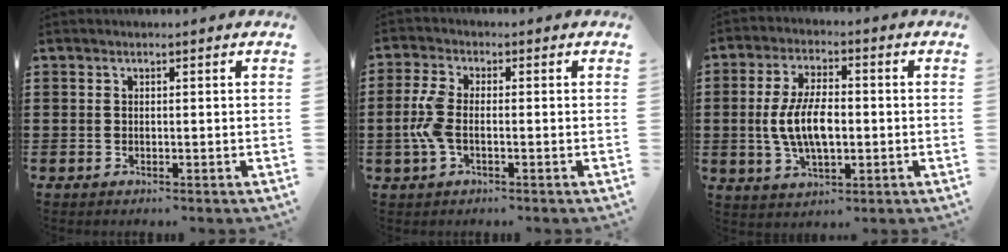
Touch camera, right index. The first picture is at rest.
{"total": 5.2, "force": [-0.9, 2.4, 4.5], "torque": [-0.121, -0.008, -0.027]}
{"total": 8.4, "force": [-0.6, 3.9, 7.5], "torque": [-0.169, -0.004, -0.019]}